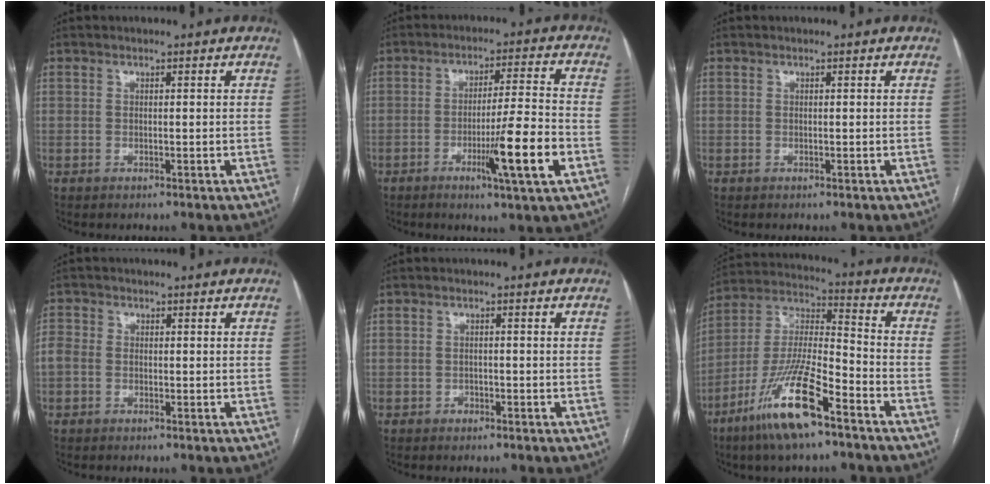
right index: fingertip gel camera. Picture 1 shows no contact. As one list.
[{"total": 10.7, "force": [-3.9, -0.6, 9.9], "torque": [-0.157, -0.011, -0.063]}, {"total": 0.0}, {"total": 2.6, "force": [-0.6, 2.1, 1.4], "torque": [-0.041, 0.010, -0.015]}, {"total": 0.8, "force": [-0.6, 0.5, 0.1], "torque": [-0.003, 0.003, -0.009]}, {"total": 15.5, "force": [-9.2, 2.6, 12.2], "torque": [-0.250, -0.017, -0.169]}]